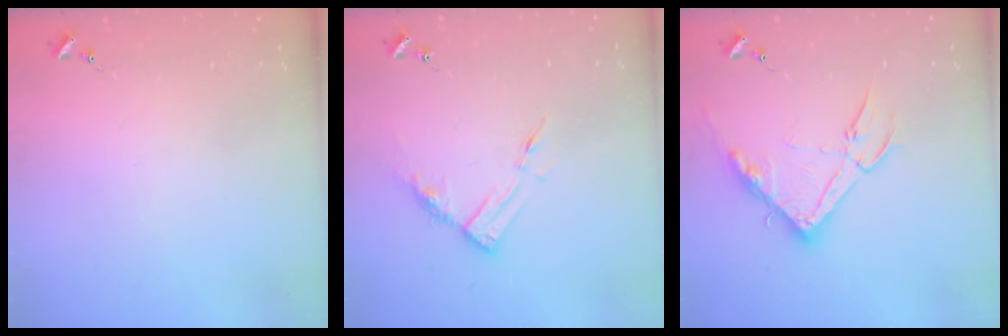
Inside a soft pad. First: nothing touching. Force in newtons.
{"total": 8.8, "press": 8.8, "slide": 0.6}
{"total": 16.1, "press": 16.1, "slide": 0.6}